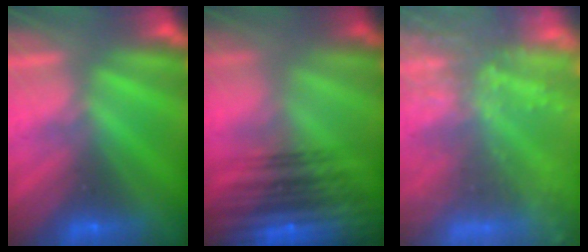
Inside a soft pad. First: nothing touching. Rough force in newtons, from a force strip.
{"total": 7.7}
{"total": 7.1}